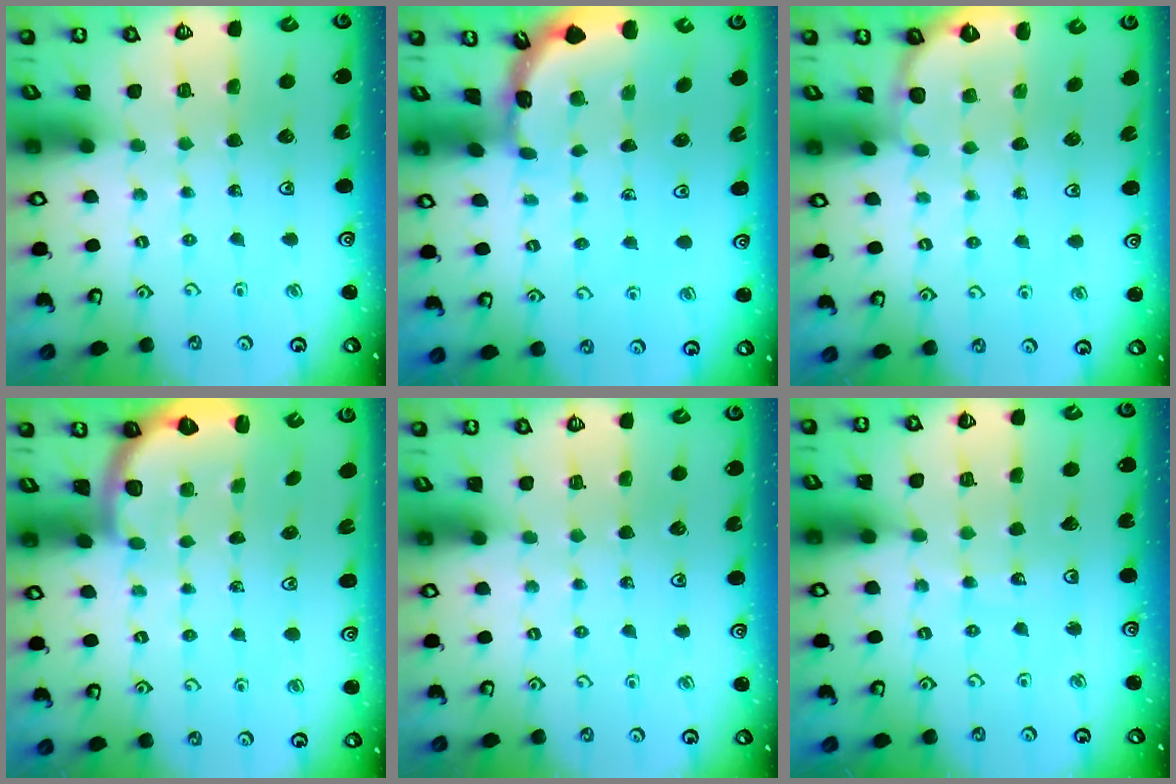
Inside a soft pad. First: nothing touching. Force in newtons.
{"total": 1.8, "press": 1.8, "slide": 0.1}
{"total": 1.3, "press": 1.3, "slide": 0.1}
{"total": 2.5, "press": 2.1, "slide": 1.4}
{"total": 0.0}
{"total": 6.0, "press": 5.9, "slide": 0.5}